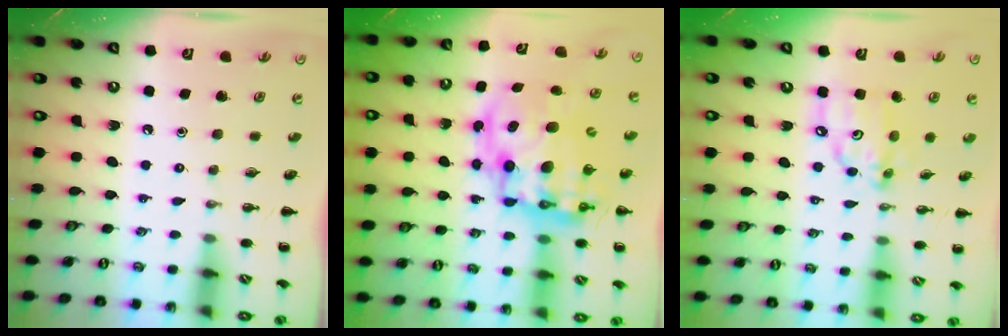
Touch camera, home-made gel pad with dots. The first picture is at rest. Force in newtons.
{"total": 15.2, "press": 14.7, "slide": 3.9}
{"total": 9.8, "press": 9.7, "slide": 1.4}